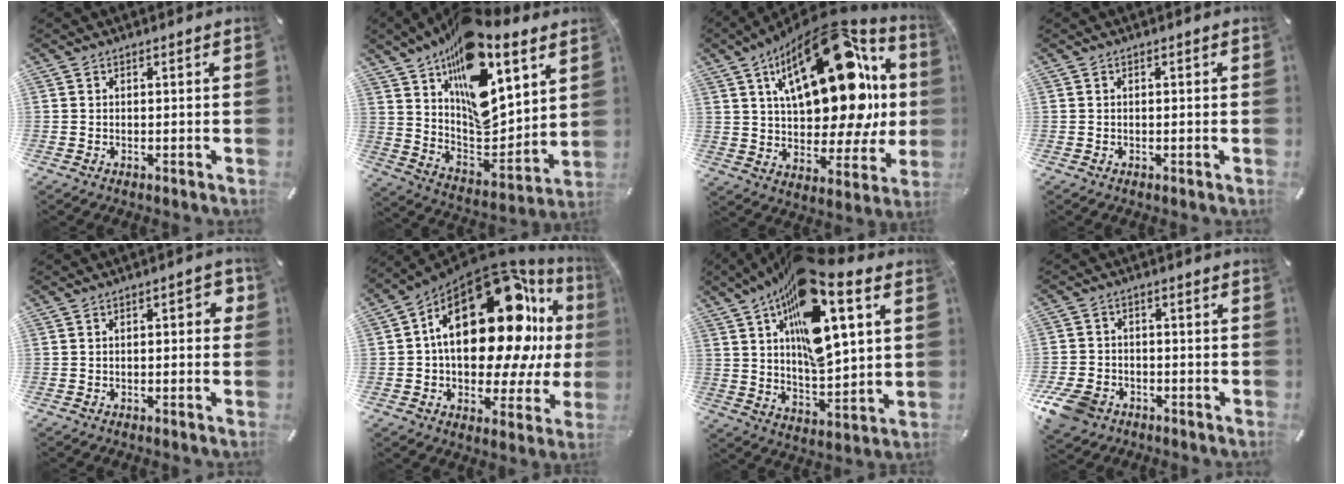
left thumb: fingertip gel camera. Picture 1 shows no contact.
{"total": 20.7, "force": [11.9, 10.8, 13.1], "torque": [-0.198, -0.085, 0.213]}
{"total": 29.8, "force": [10.2, 15.2, 23.6], "torque": [-0.363, -0.057, 0.172]}
{"total": 0.6, "force": [-0.1, 0.1, 0.5], "torque": [-0.010, -0.002, -0.002]}
{"total": 3.6, "force": [-0.6, 1.6, 3.2], "torque": [-0.047, 0.009, -0.013]}
{"total": 30.5, "force": [7.5, 15.5, 25.2], "torque": [-0.396, -0.054, 0.128]}
{"total": 21.5, "force": [9.9, 9.0, 16.8], "torque": [-0.279, -0.042, 0.167]}
{"total": 7.7, "force": [-4.2, 5.5, 3.3], "torque": [-0.077, 0.025, -0.079]}